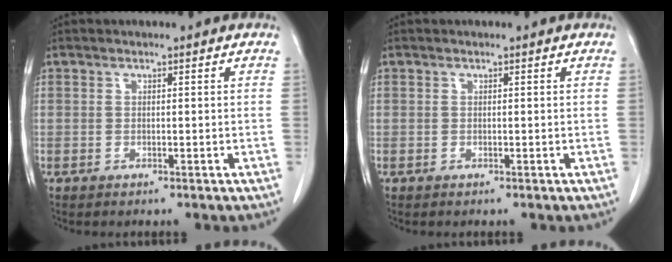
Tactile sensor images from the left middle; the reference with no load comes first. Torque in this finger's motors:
{"motor_torque": [0.00, 0.00, 0.00, 0.00]}